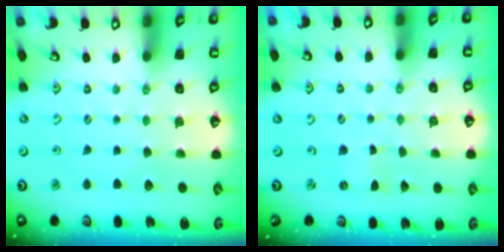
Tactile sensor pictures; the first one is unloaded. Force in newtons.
{"total": 0.0}